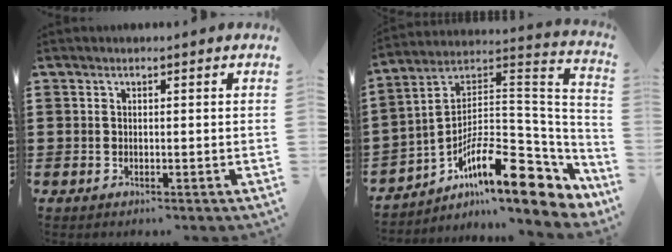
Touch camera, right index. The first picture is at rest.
{"total": 13.4, "force": [-7.8, 5.0, 9.6], "torque": [-0.153, -0.003, -0.141]}